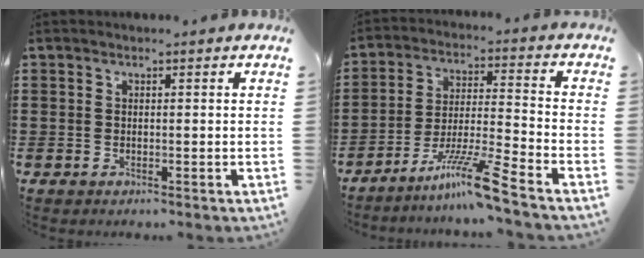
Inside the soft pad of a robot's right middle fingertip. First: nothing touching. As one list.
[{"total": 9.7, "force": [-7.4, -0.1, 6.2], "torque": [-0.123, -0.008, -0.143]}]